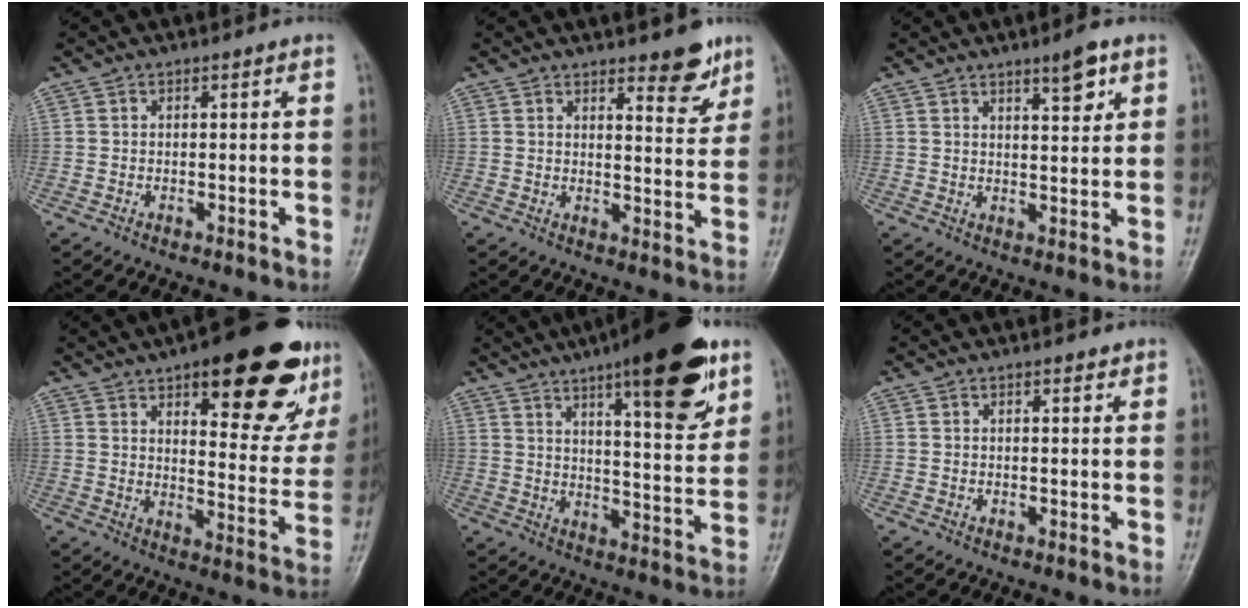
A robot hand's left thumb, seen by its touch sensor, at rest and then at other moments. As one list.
[{"total": 6.4, "force": [4.6, 2.1, 4.0], "torque": [-0.031, -0.034, 0.059]}, {"total": 5.1, "force": [3.1, 1.4, 3.8], "torque": [-0.047, -0.020, 0.047]}, {"total": 24.3, "force": [13.6, 8.5, 18.2], "torque": [-0.195, -0.044, 0.187]}, {"total": 19.6, "force": [11.3, 5.0, 15.3], "torque": [-0.193, -0.051, 0.165]}, {"total": 1.0, "force": [0.7, 0.5, 0.6], "torque": [-0.006, -0.003, 0.008]}]